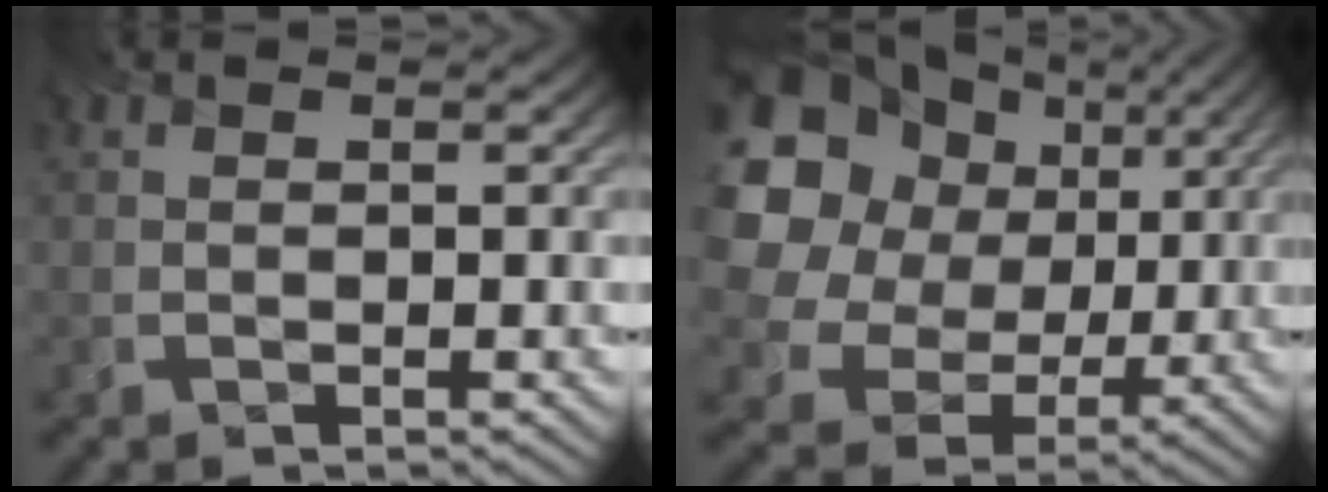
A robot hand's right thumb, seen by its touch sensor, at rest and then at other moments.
{"total": 16.7, "force": [6.3, 13.4, 7.8], "torque": [-0.254, 0.049, 0.129]}